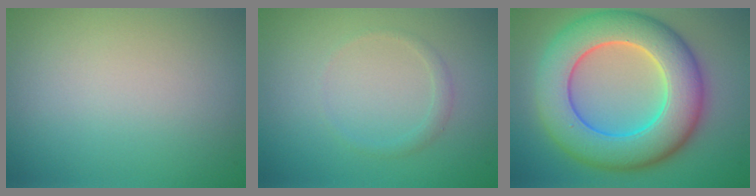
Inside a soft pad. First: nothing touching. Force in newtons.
{"total": 0.9, "press": 0.9, "slide": 0.0}
{"total": 10.7, "press": 10.7, "slide": 0.4}